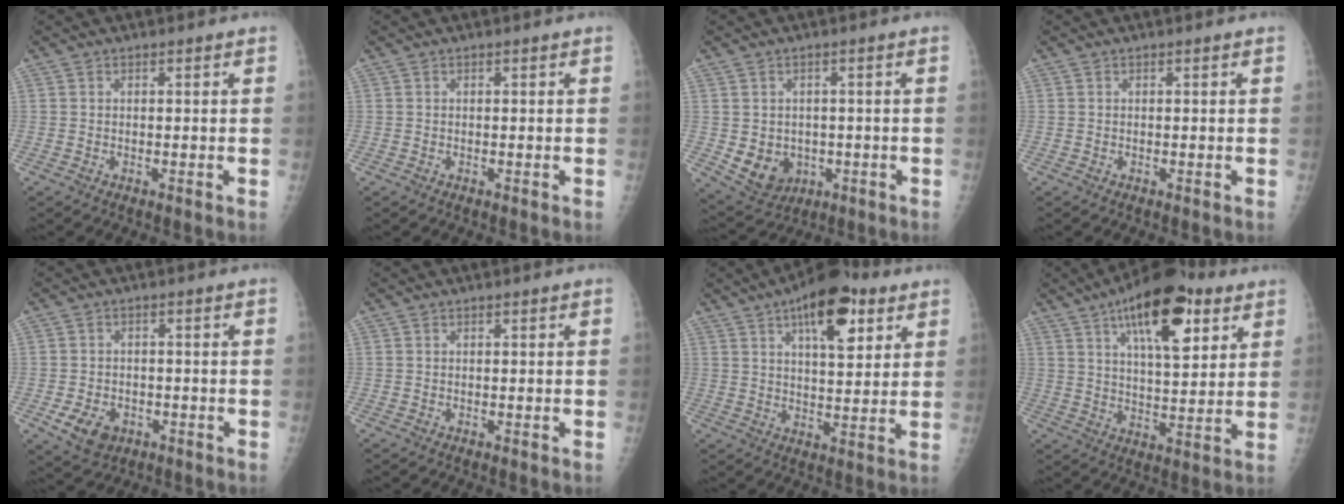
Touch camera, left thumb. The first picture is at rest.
{"total": 0.0}
{"total": 8.0, "force": [-1.4, 6.7, 4.1], "torque": [-0.045, 0.004, 0.000]}
{"total": 0.0}
{"total": 6.5, "force": [-2.7, 4.8, 3.4], "torque": [-0.054, 0.011, -0.036]}
{"total": 0.0}
{"total": 14.0, "force": [7.0, 5.9, 10.6], "torque": [-0.128, -0.018, 0.100]}
{"total": 17.7, "force": [8.8, 7.2, 13.6], "torque": [-0.177, -0.024, 0.135]}